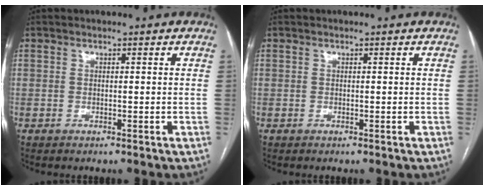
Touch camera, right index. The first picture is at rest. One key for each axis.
{"total": 0.0}